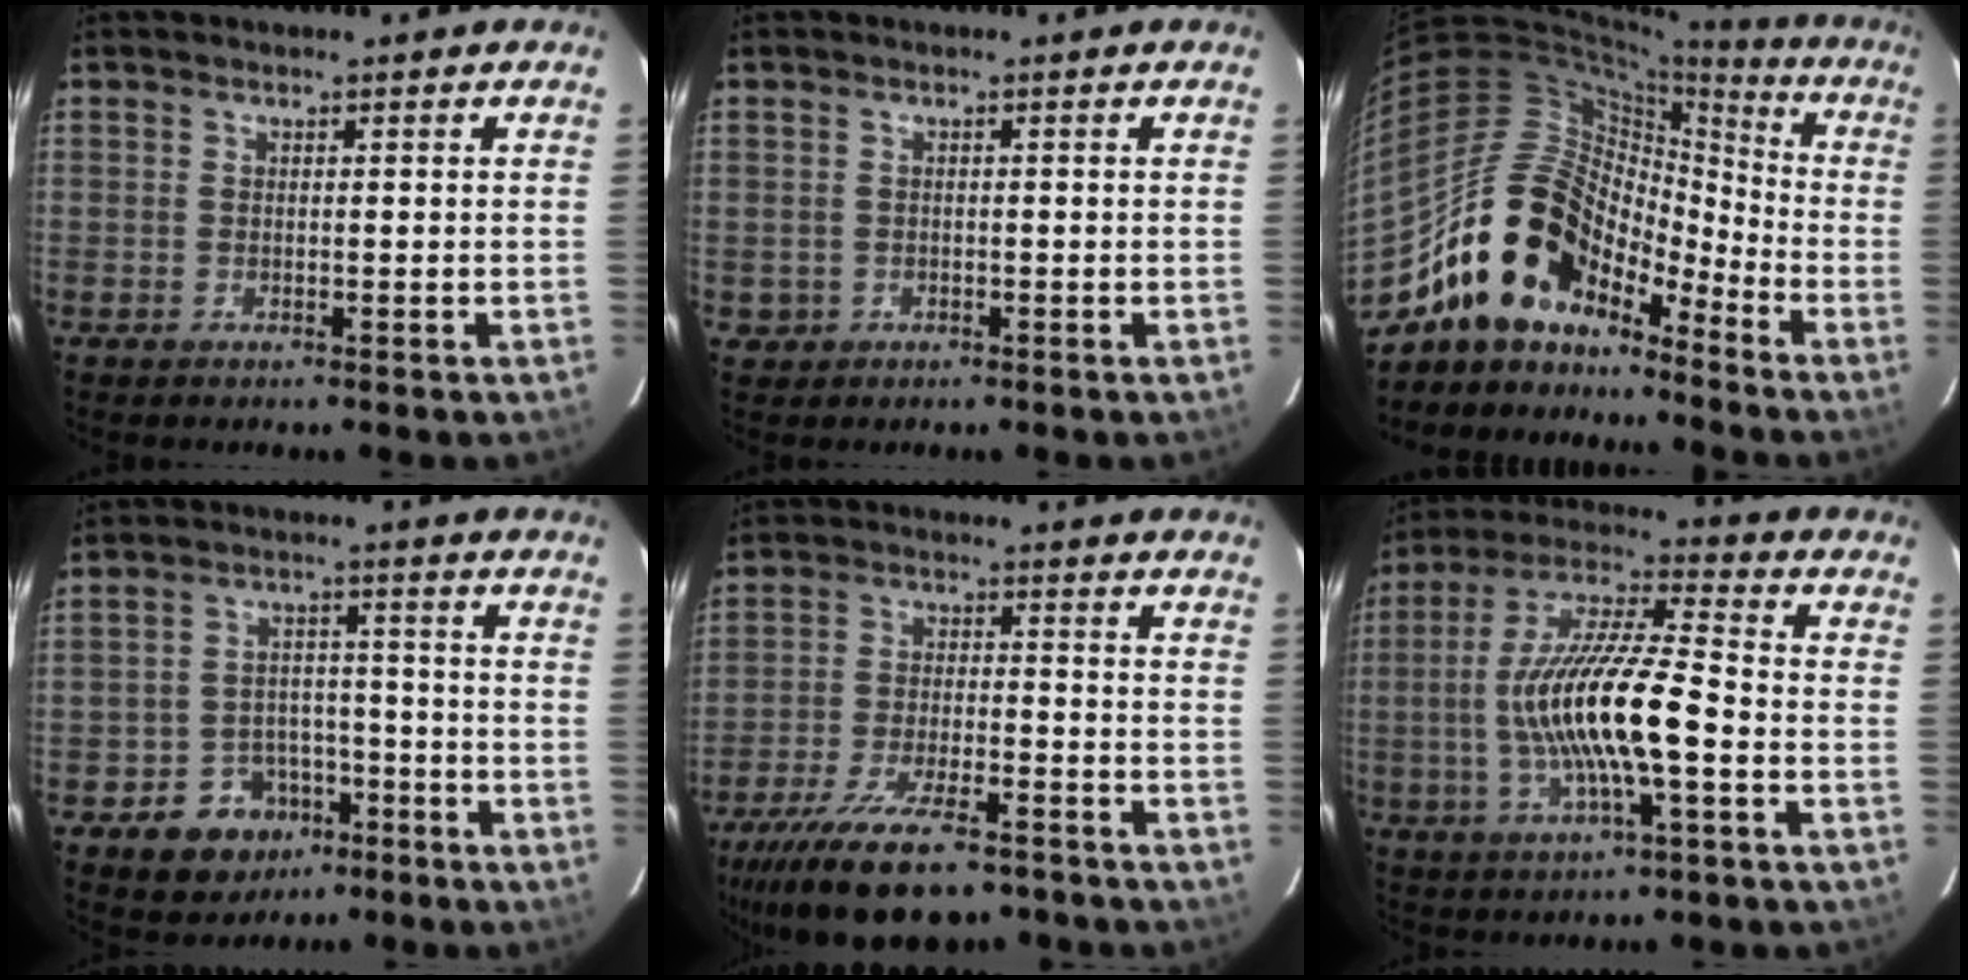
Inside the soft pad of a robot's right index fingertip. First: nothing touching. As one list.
[{"total": 2.1, "force": [-0.4, 2.1, 0.2], "torque": [-0.005, 0.002, -0.001]}, {"total": 16.5, "force": [-12.3, 8.8, 6.6], "torque": [-0.129, 0.032, -0.222]}, {"total": 8.4, "force": [-4.8, 6.8, 1.6], "torque": [-0.044, 0.029, -0.058]}, {"total": 17.9, "force": [-13.5, 5.8, 10.3], "torque": [-0.212, -0.036, -0.216]}, {"total": 16.4, "force": [-3.3, 3.0, 15.8], "torque": [-0.306, 0.004, -0.064]}]